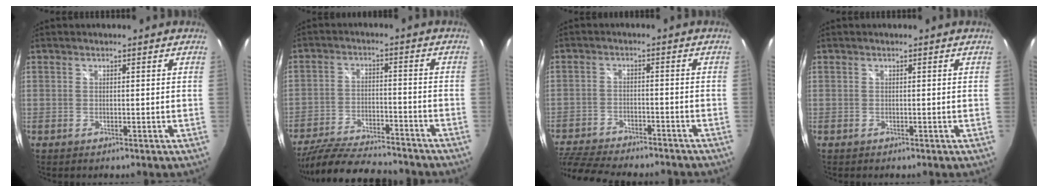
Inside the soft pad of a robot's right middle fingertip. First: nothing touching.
{"total": 18.3, "force": [-15.9, 4.1, 8.0], "torque": [-0.167, -0.026, -0.250]}
{"total": 17.1, "force": [-14.6, 4.7, 7.6], "torque": [-0.176, -0.028, -0.228]}
{"total": 0.0}